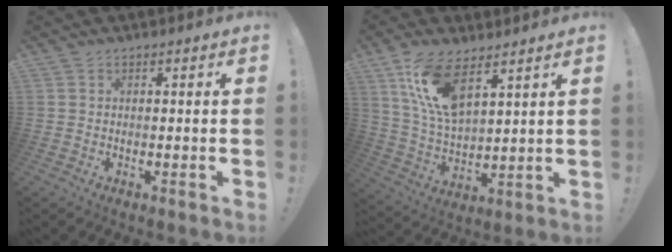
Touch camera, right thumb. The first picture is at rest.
{"total": 13.9, "force": [8.4, 5.7, 9.5], "torque": [-0.202, -0.036, 0.154]}